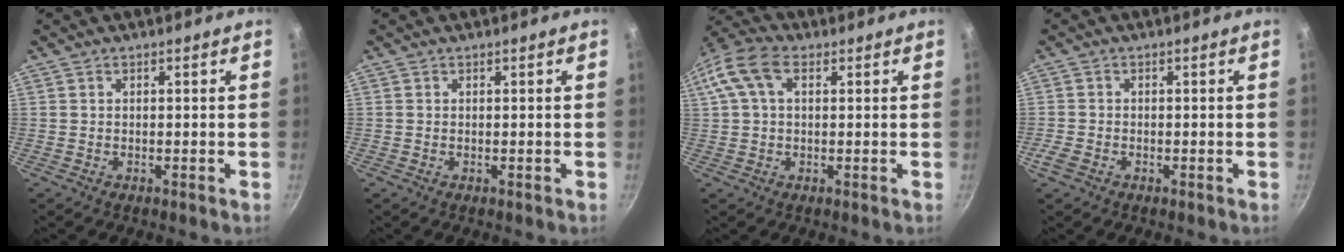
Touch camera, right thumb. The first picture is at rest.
{"total": 0.0}
{"total": 10.7, "force": [3.3, 6.7, 7.8], "torque": [-0.161, 0.033, 0.049]}
{"total": 2.6, "force": [-1.3, 1.9, 1.3], "torque": [-0.029, 0.004, -0.027]}